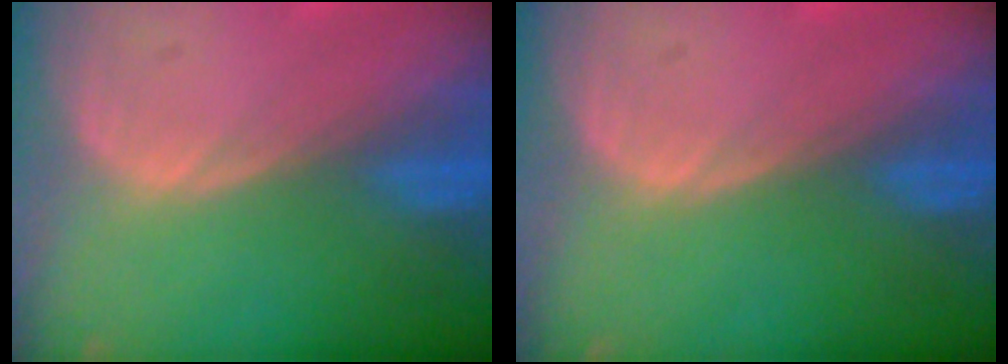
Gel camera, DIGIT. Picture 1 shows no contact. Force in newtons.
{"total": 0.0}